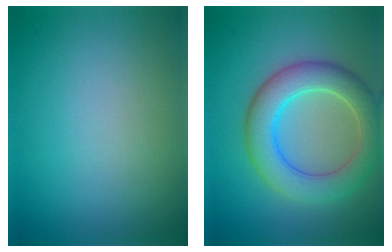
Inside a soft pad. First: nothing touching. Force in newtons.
{"total": 6.4, "press": 6.4, "slide": 0.3}